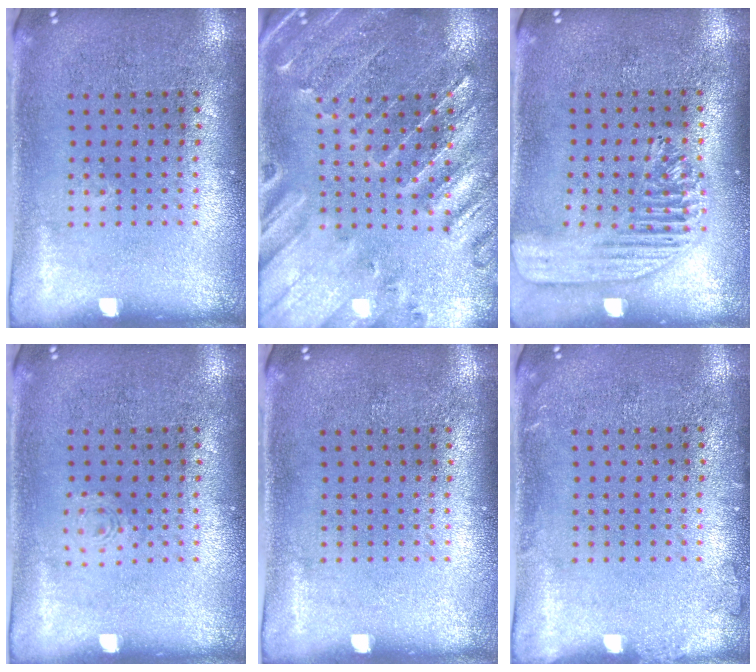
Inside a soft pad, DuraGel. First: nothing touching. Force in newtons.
{"total": 1.0, "press": 0.9, "slide": 0.3}
{"total": 1.7, "press": 1.5, "slide": 0.7}
{"total": 0.7, "press": 0.7, "slide": 0.1}
{"total": 0.0}
{"total": 0.9, "press": 0.8, "slide": 0.2}